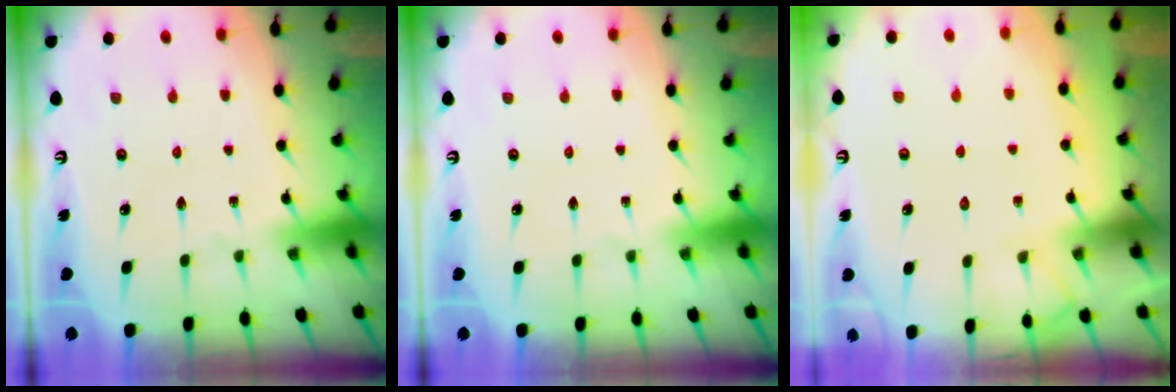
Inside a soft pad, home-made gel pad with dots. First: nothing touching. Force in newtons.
{"total": 0.0}
{"total": 4.3, "press": 4.2, "slide": 0.6}